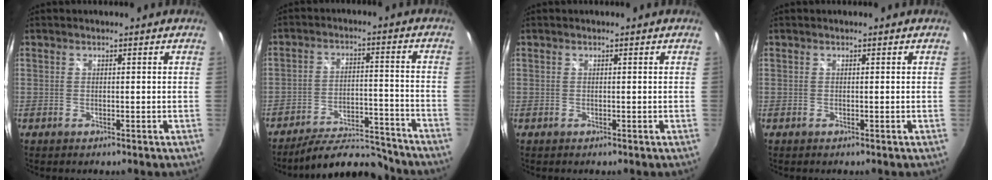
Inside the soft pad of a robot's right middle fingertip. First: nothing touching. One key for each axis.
{"total": 13.1, "fx": -12.3, "fy": 2.8, "fz": 3.5, "tx": -0.073, "ty": 0.015, "tz": -0.172}
{"total": 0.0}
{"total": 0.0}